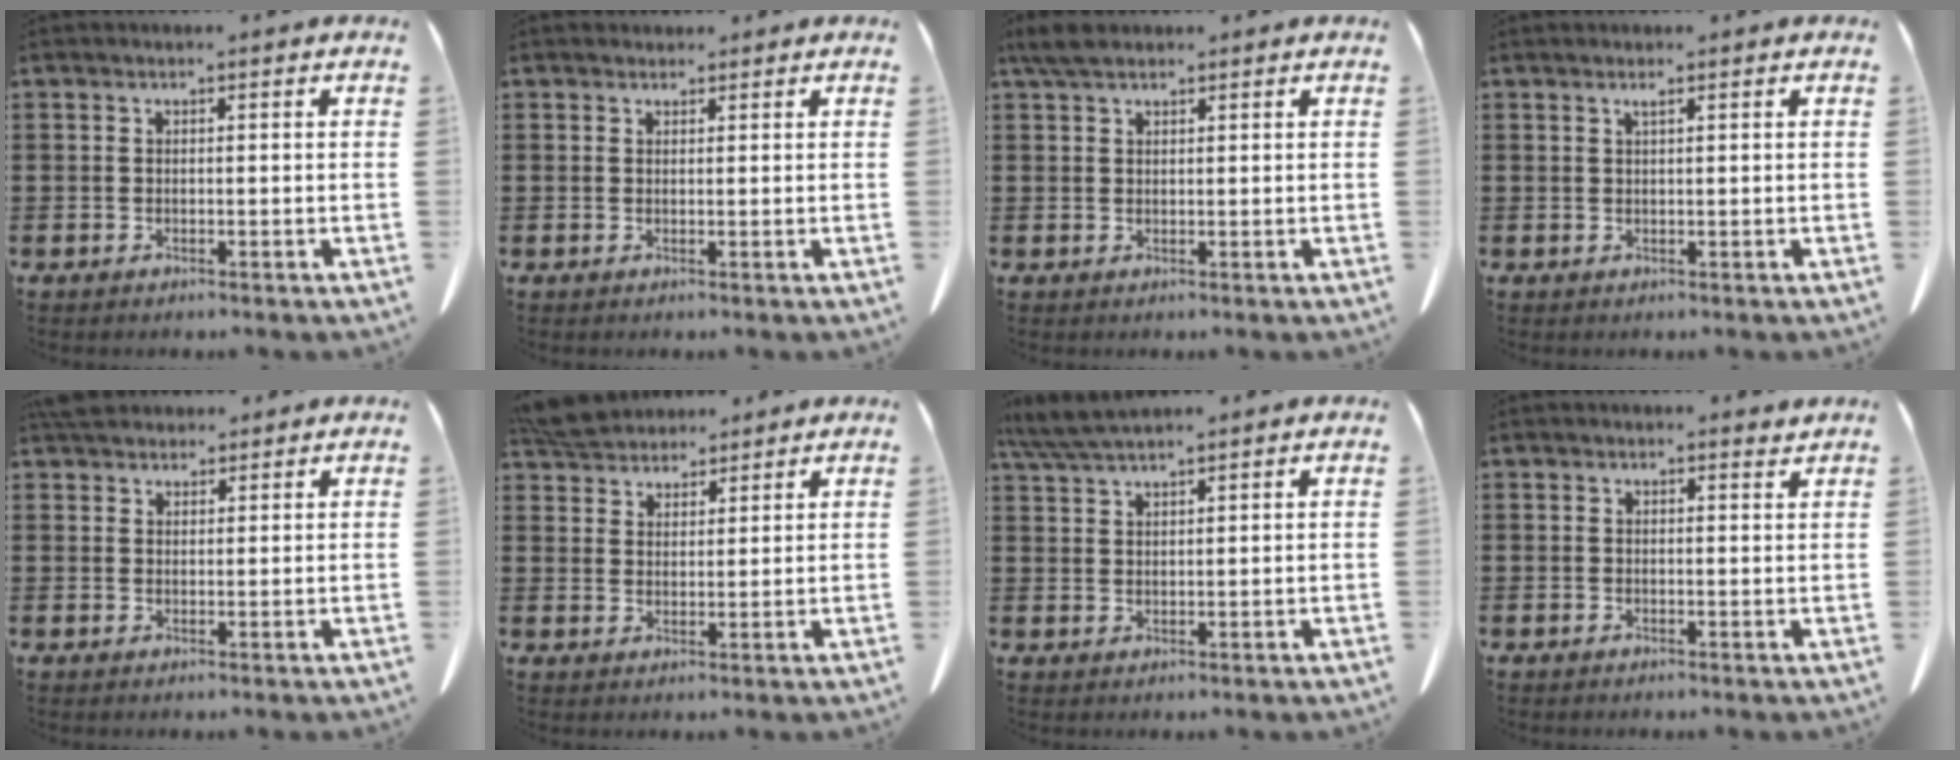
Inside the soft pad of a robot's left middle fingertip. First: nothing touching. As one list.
[{"total": 1.1, "force": [1.0, 0.4, 0.1], "torque": [-0.005, 0.000, 0.021]}, {"total": 3.1, "force": [2.3, 1.3, 1.6], "torque": [-0.038, 0.006, 0.045]}, {"total": 0.9, "force": [0.6, 0.0, 0.7], "torque": [-0.013, -0.002, 0.012]}, {"total": 3.7, "force": [3.4, 1.2, 0.8], "torque": [-0.017, -0.007, 0.067]}, {"total": 5.7, "force": [5.3, 1.7, 1.1], "torque": [-0.043, -0.010, 0.102]}, {"total": 4.7, "force": [4.0, 0.5, 2.4], "torque": [-0.057, -0.008, 0.076]}, {"total": 1.1, "force": [1.0, 0.1, 0.3], "torque": [0.000, -0.003, 0.018]}]